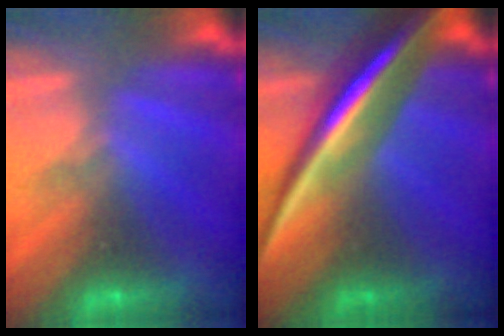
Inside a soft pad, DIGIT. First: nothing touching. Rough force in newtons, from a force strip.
{"total": 8.1}